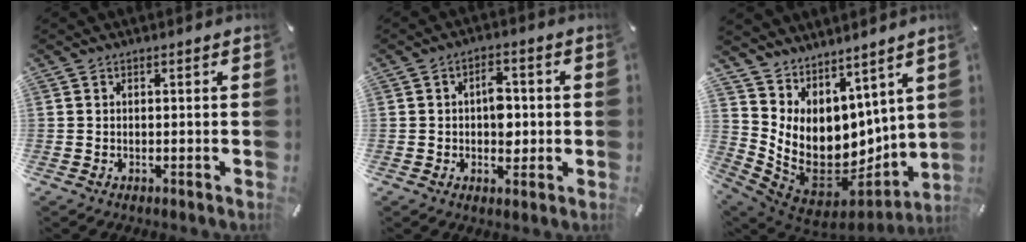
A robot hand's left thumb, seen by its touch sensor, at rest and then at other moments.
{"total": 6.0, "force": [0.0, 4.1, 4.4], "torque": [-0.044, -0.005, -0.008]}
{"total": 13.4, "force": [1.9, 10.4, 8.3], "torque": [-0.163, -0.057, 0.050]}